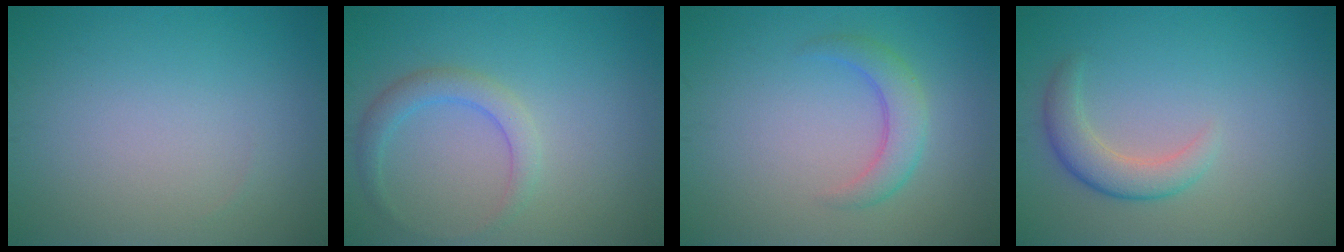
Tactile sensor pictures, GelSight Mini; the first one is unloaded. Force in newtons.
{"total": 2.4, "press": 2.4, "slide": 0.1}
{"total": 2.8, "press": 2.7, "slide": 0.2}
{"total": 2.9, "press": 2.9, "slide": 0.2}